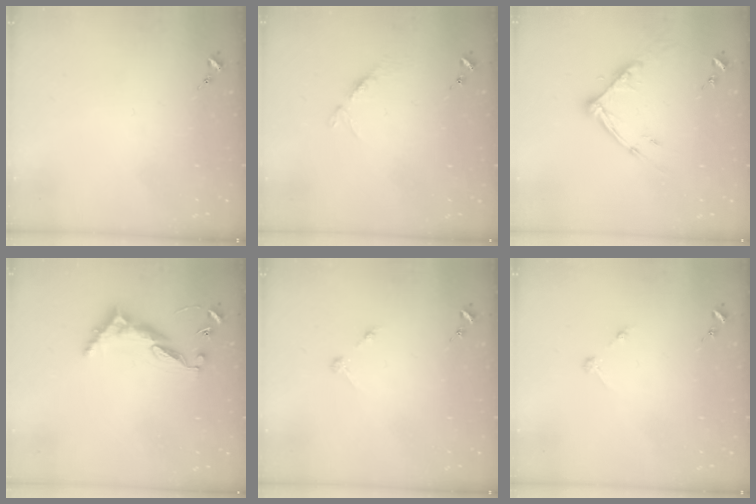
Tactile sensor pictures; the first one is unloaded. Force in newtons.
{"total": 5.9, "press": 5.9, "slide": 0.5}
{"total": 10.3, "press": 10.2, "slide": 0.9}
{"total": 9.8, "press": 9.7, "slide": 1.0}
{"total": 2.8, "press": 2.8, "slide": 0.3}
{"total": 2.7, "press": 2.7, "slide": 0.3}